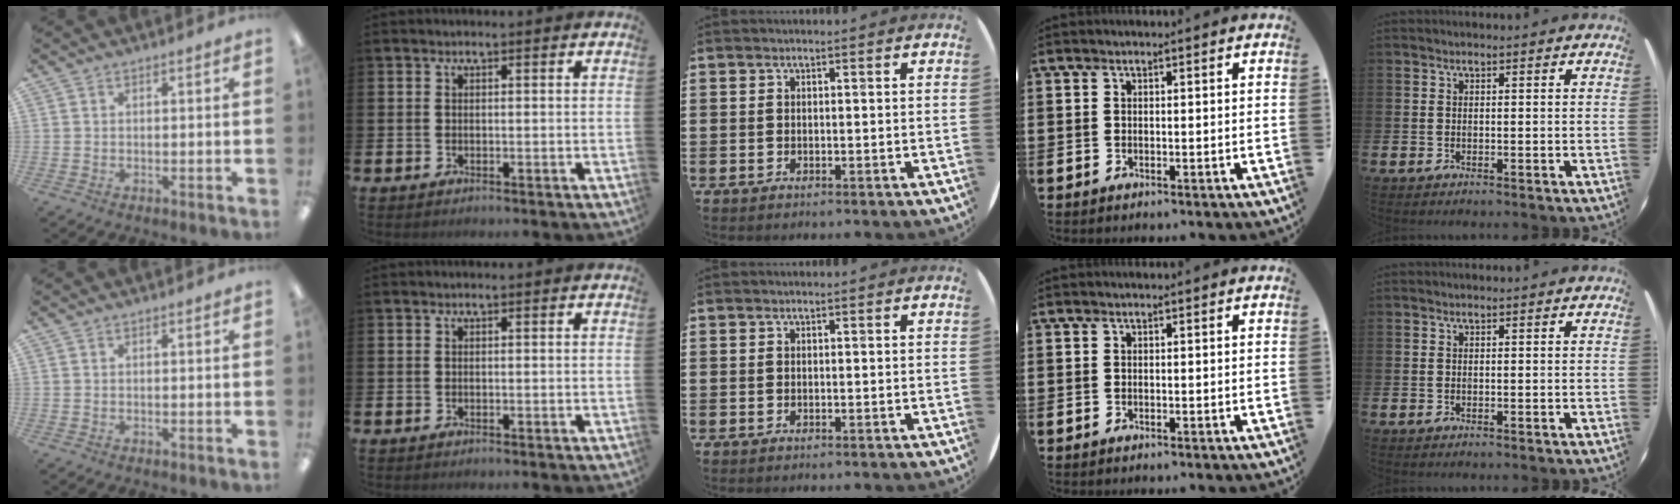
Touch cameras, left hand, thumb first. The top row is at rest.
{}